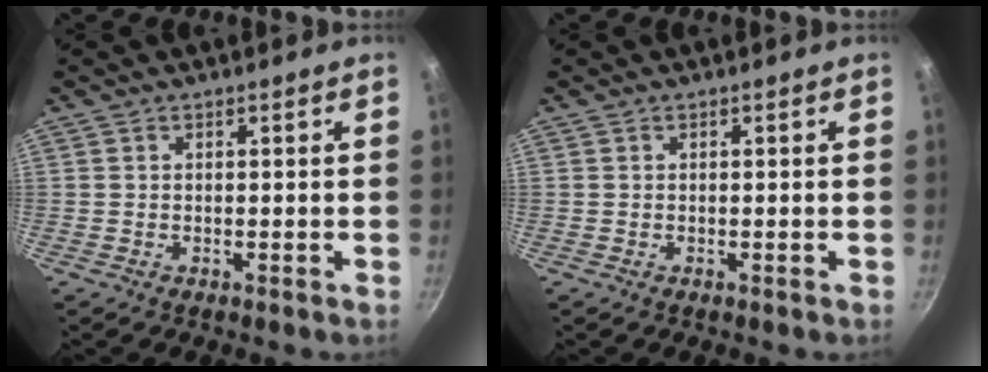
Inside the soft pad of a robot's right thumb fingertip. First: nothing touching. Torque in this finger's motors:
{"motor_torque": [-0.01, 0.01, 0.01, 0.01, 0.00]}